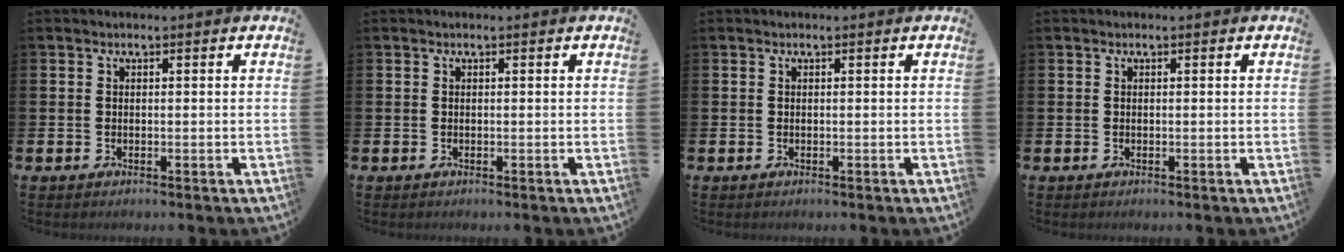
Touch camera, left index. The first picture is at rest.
{"total": 0.0}
{"total": 0.0}
{"total": 0.0}